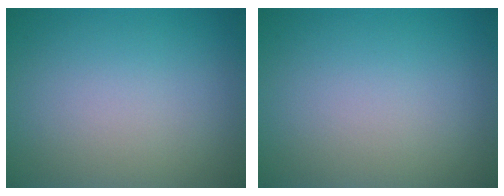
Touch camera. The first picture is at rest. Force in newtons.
{"total": 0.0}